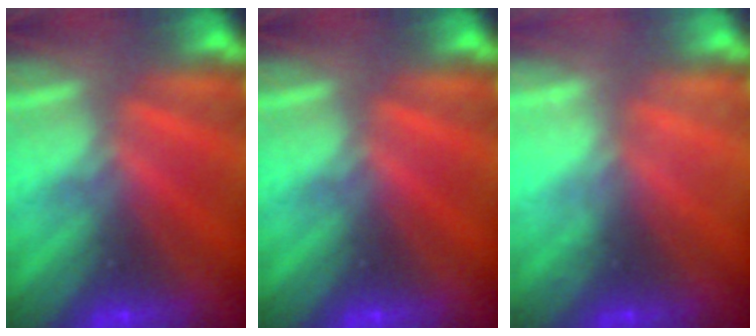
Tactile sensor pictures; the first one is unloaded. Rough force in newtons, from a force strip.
{"total": 0.0}
{"total": 2.2}